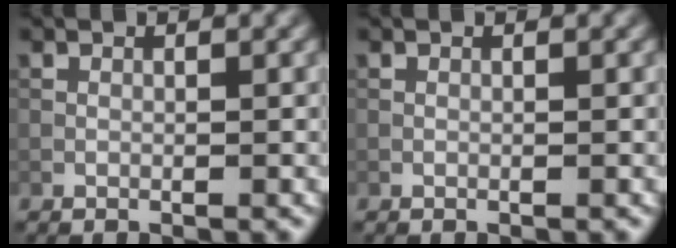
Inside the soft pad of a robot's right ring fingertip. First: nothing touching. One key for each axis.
{"total": 0.0}